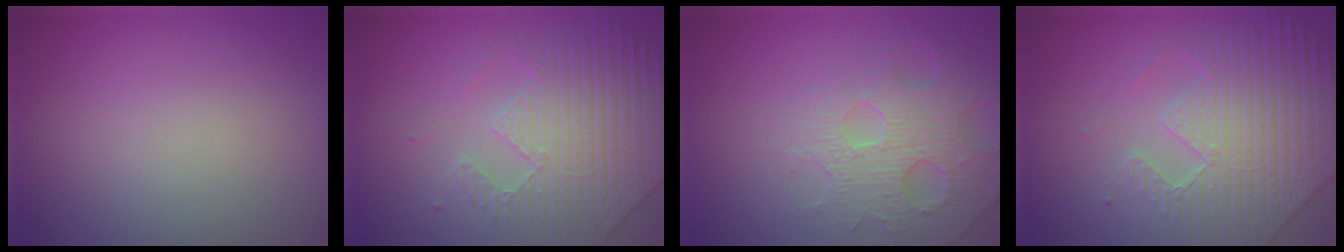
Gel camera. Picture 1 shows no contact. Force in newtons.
{"total": 5.1, "press": 4.8, "slide": 1.6}
{"total": 4.1, "press": 4.0, "slide": 0.9}
{"total": 8.5, "press": 6.1, "slide": 5.8}